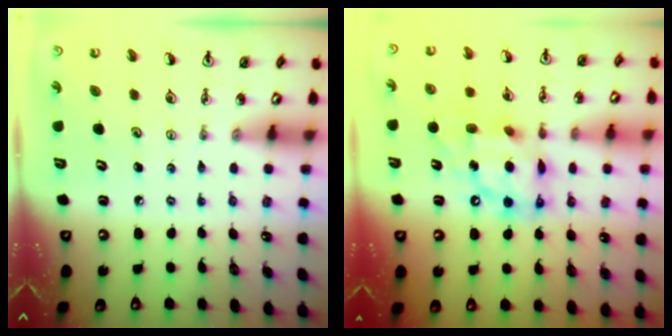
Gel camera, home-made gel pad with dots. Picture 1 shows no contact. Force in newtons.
{"total": 13.8, "press": 13.8, "slide": 1.0}